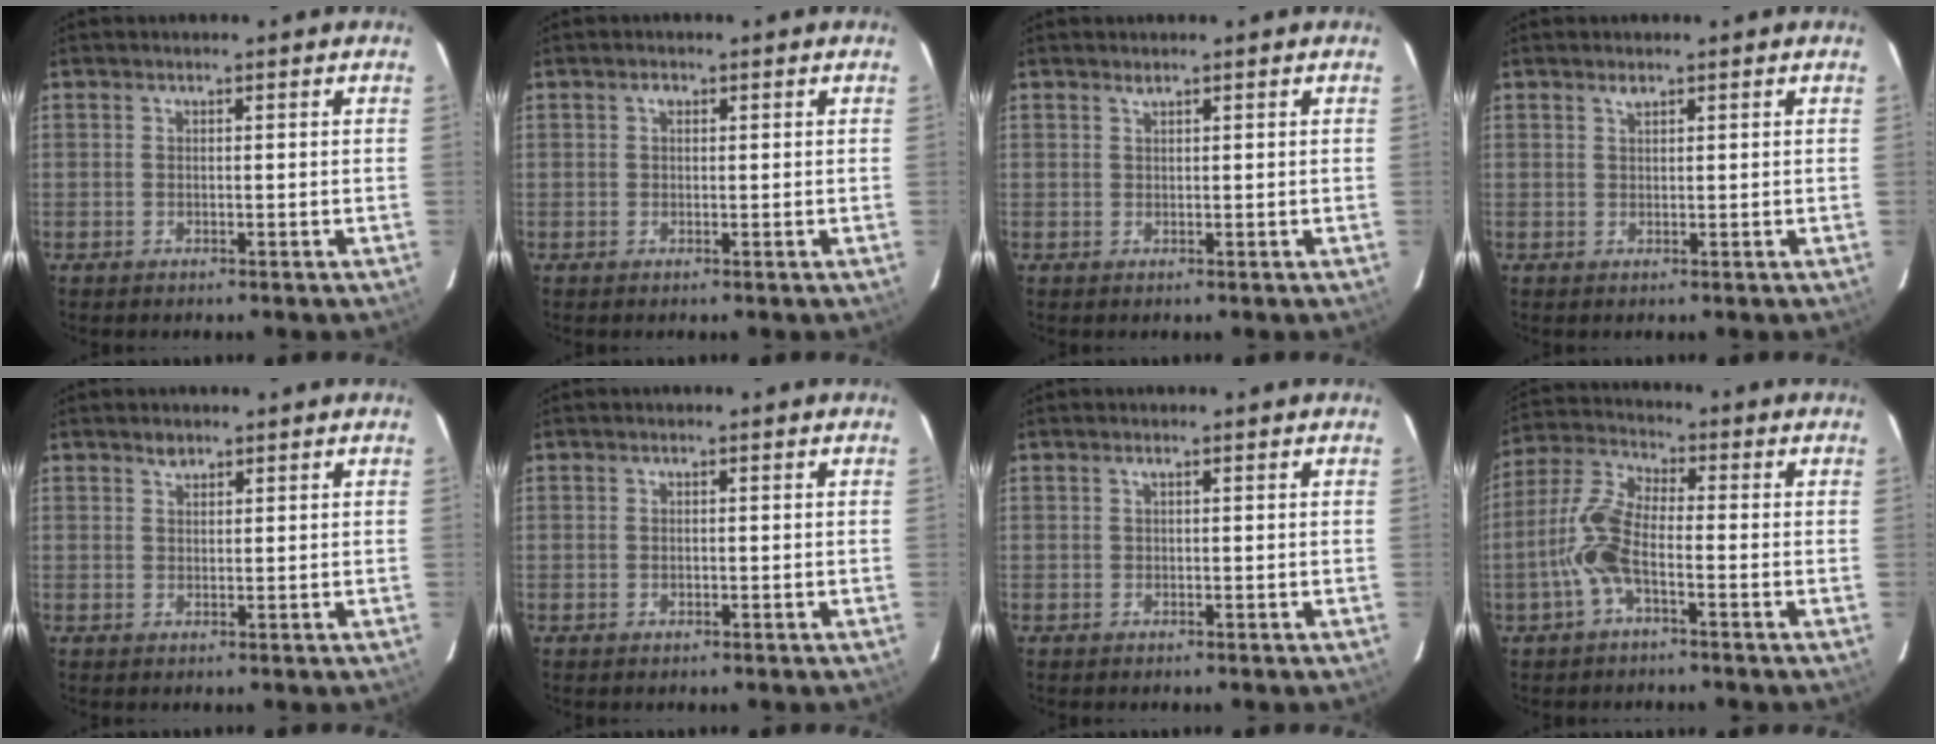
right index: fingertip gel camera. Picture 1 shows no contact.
{"total": 1.1, "force": [0.3, 0.9, 0.5], "torque": [-0.007, 0.007, 0.003]}
{"total": 0.5, "force": [0.5, 0.1, 0.2], "torque": [-0.002, 0.001, 0.009]}
{"total": 1.0, "force": [0.7, 0.4, 0.5], "torque": [-0.007, 0.003, 0.013]}
{"total": 1.4, "force": [1.0, 0.8, 0.4], "torque": [-0.006, 0.003, 0.018]}
{"total": 0.9, "force": [-0.3, 0.7, 0.5], "torque": [-0.008, 0.001, -0.004]}
{"total": 0.0}
{"total": 8.9, "force": [-3.1, 2.9, 7.8], "torque": [-0.182, 0.010, -0.065]}